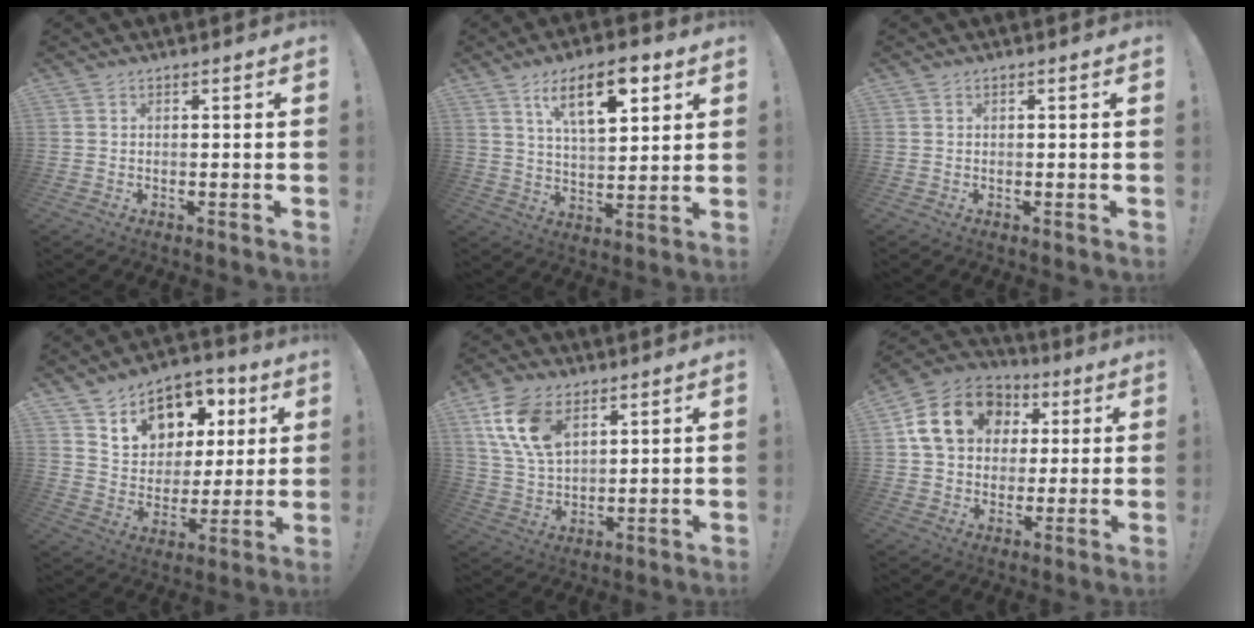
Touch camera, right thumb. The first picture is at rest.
{"total": 13.7, "force": [6.9, 5.8, 10.4], "torque": [-0.156, -0.020, 0.113]}
{"total": 0.0}
{"total": 12.6, "force": [7.4, 9.1, 4.7], "torque": [-0.062, -0.053, 0.137]}
{"total": 14.4, "force": [7.0, 8.8, 9.0], "torque": [-0.176, -0.018, 0.135]}
{"total": 17.5, "force": [5.6, 13.5, 9.6], "torque": [-0.155, 0.000, 0.111]}